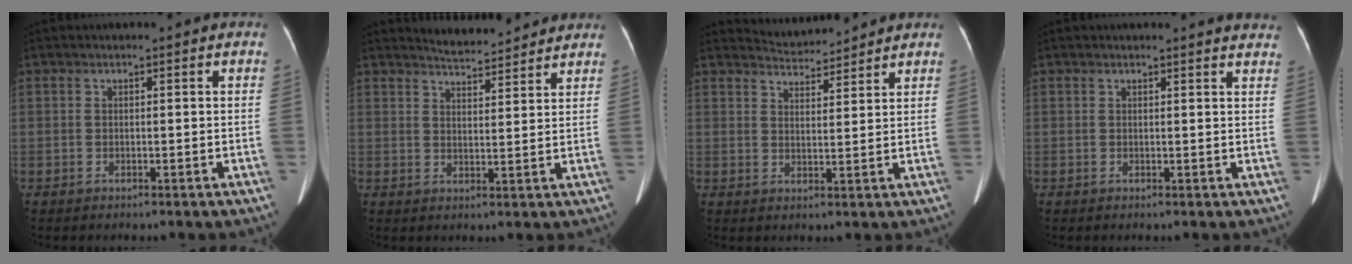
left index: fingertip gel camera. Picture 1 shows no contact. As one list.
[{"total": 7.0, "force": [6.9, 0.8, 1.2], "torque": [-0.029, 0.012, 0.095]}, {"total": 5.0, "force": [5.0, 0.2, -0.3], "torque": [-0.007, 0.011, 0.081]}, {"total": 6.4, "force": [6.3, 0.5, 1.1], "torque": [-0.001, -0.011, 0.039]}]